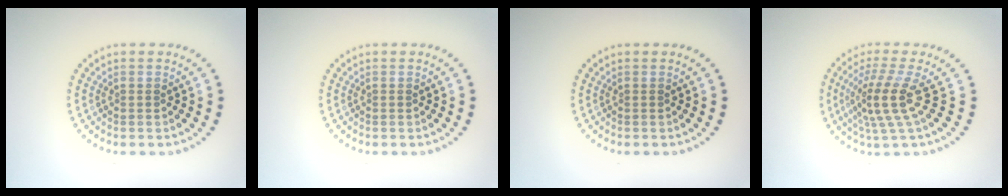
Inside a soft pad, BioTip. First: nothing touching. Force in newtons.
{"total": 0.0}
{"total": 0.0}
{"total": 4.1, "press": 2.8, "slide": 2.9}